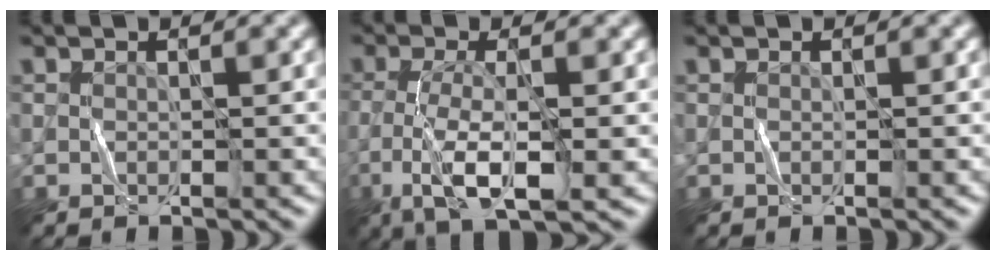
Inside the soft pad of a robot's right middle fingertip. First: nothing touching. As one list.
[{"total": 5.8, "force": [-2.2, 1.5, 5.1], "torque": [-0.104, 0.000, -0.042]}, {"total": 0.0}]